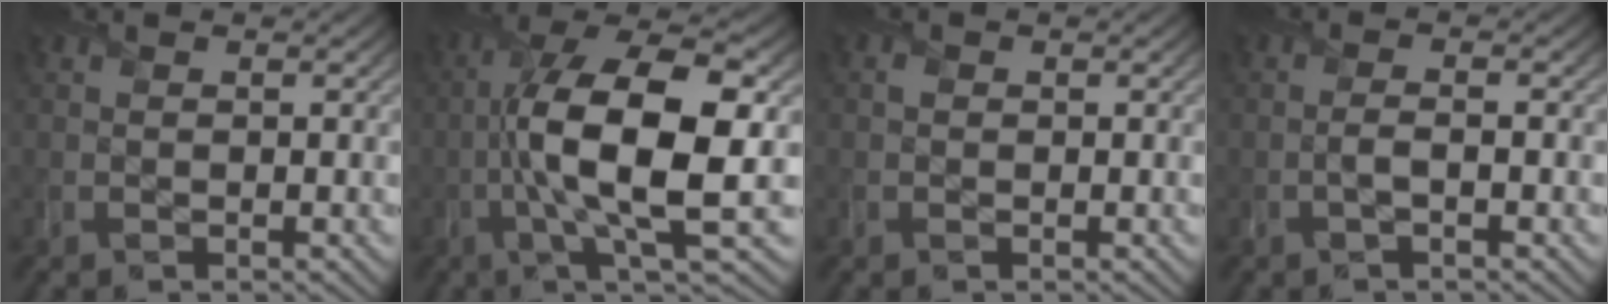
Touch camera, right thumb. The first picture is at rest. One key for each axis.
{"total": 13.5, "fx": -1.3, "fy": 4.3, "fz": 12.7, "tx": -0.237, "ty": 0.000, "tz": -0.023}
{"total": 0.6, "fx": 0.0, "fy": 0.6, "fz": 0.0, "tx": 0.002, "ty": -0.002, "tz": -0.001}
{"total": 1.6, "fx": -0.6, "fy": 0.3, "fz": 1.4, "tx": -0.029, "ty": 0.002, "tz": -0.015}